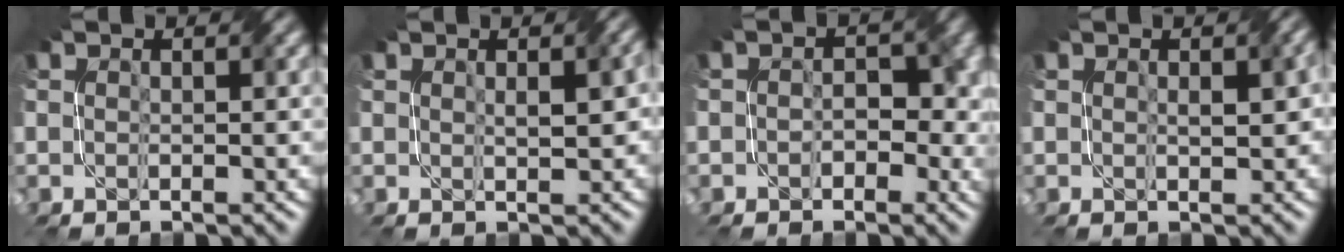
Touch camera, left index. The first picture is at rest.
{"total": 2.1, "force": [0.5, 0.6, 1.9], "torque": [-0.025, 0.007, 0.018]}
{"total": 2.9, "force": [-0.5, 2.2, 1.8], "torque": [-0.009, 0.000, -0.001]}
{"total": 1.9, "force": [0.3, 0.9, 1.6], "torque": [-0.020, 0.003, 0.015]}